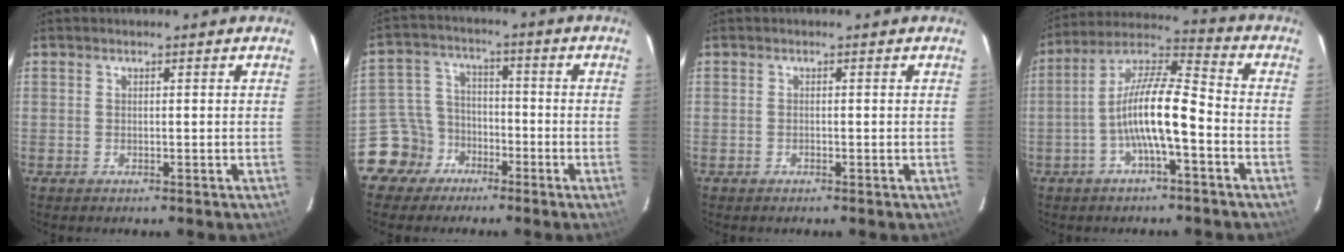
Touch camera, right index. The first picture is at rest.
{"total": 9.4, "force": [-6.2, 7.0, 0.7], "torque": [-0.031, 0.036, -0.119]}
{"total": 0.0}
{"total": 11.3, "force": [-3.6, 2.2, 10.5], "torque": [-0.211, 0.012, -0.071]}